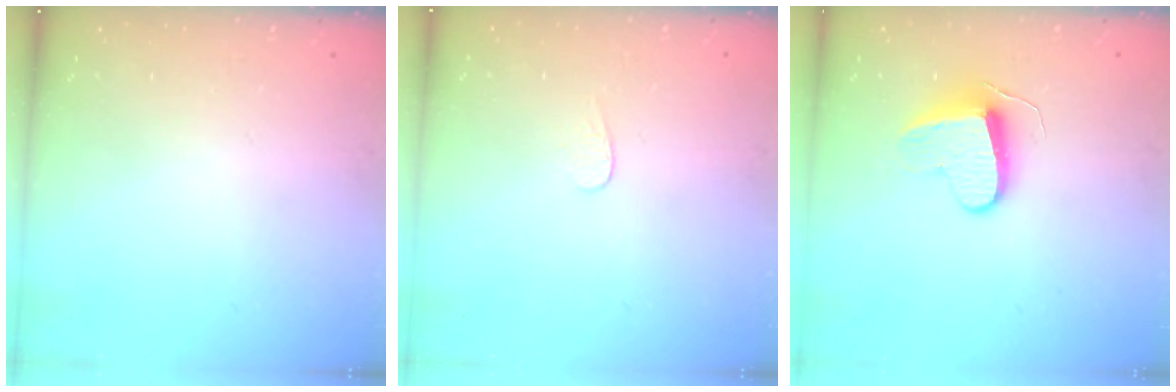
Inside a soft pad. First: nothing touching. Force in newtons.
{"total": 3.1, "press": 3.0, "slide": 0.3}
{"total": 9.5, "press": 9.5, "slide": 0.4}